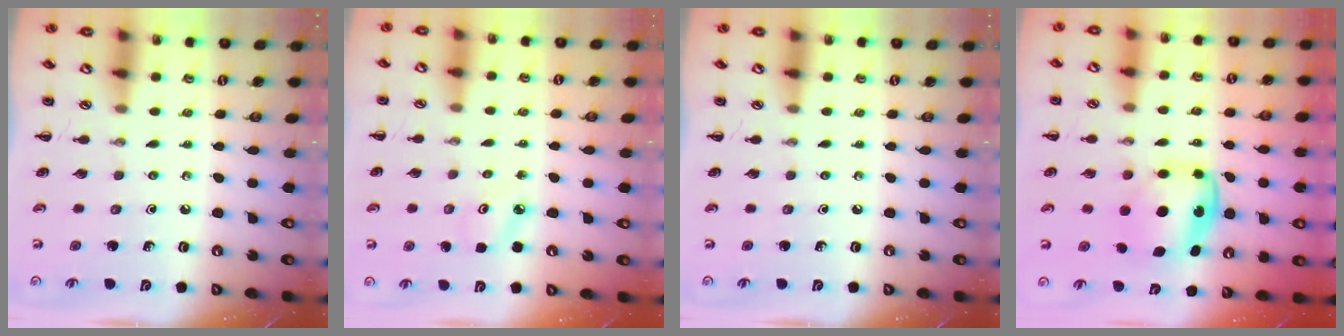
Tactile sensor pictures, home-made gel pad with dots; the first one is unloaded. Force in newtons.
{"total": 3.9, "press": 3.7, "slide": 1.1}
{"total": 0.0}
{"total": 6.1, "press": 6.1, "slide": 0.3}